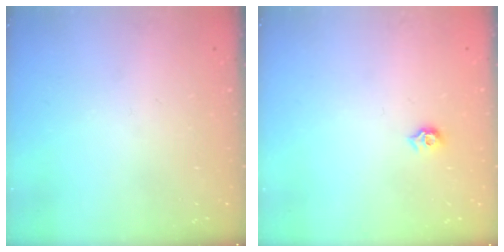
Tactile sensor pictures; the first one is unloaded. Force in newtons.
{"total": 5.8, "press": 5.8, "slide": 0.8}